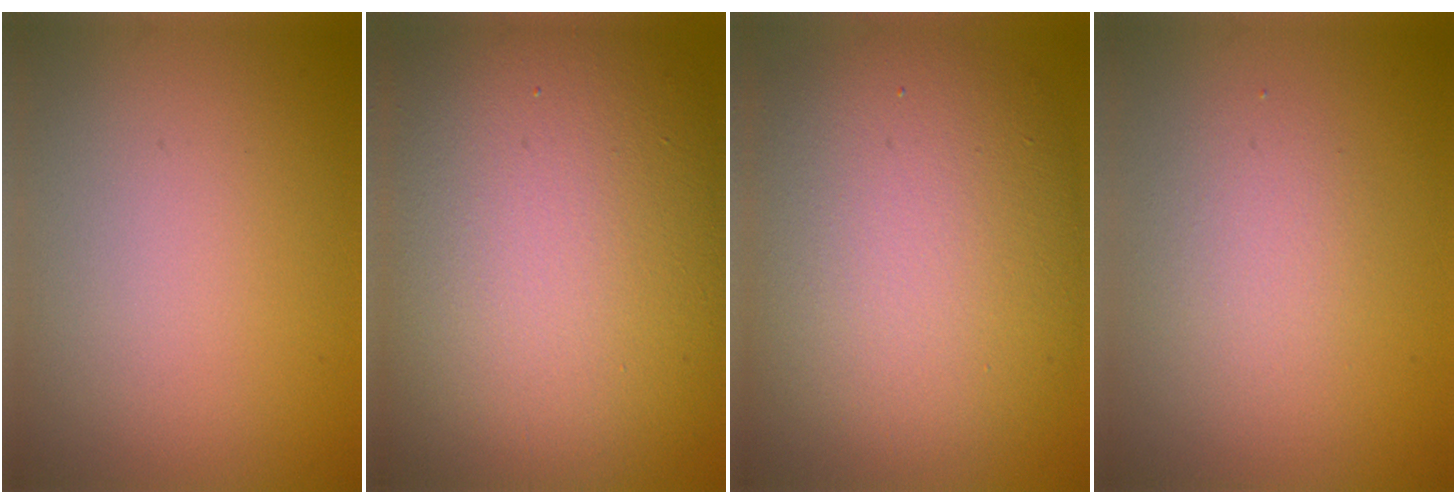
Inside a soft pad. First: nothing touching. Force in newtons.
{"total": 17.1, "press": 17.1, "slide": 1.0}
{"total": 12.1, "press": 12.0, "slide": 0.9}
{"total": 2.1, "press": 2.1, "slide": 0.1}